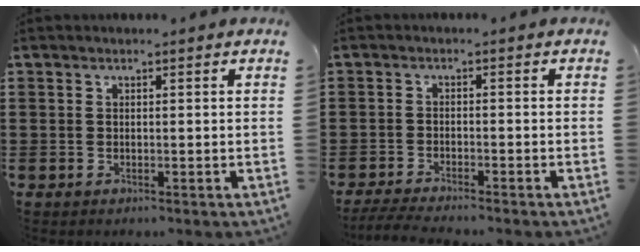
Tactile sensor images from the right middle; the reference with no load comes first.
{"total": 2.9, "force": [-2.7, 0.0, 1.0], "torque": [-0.029, -0.006, -0.059]}